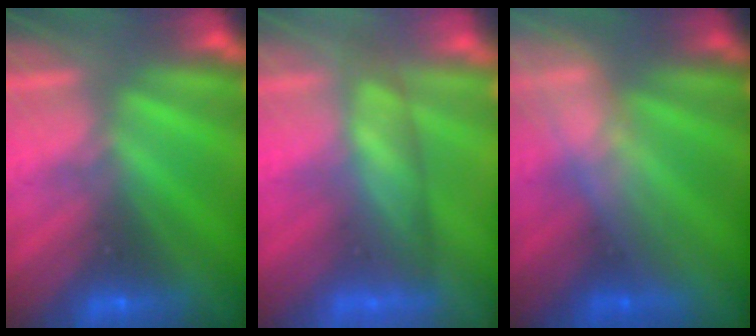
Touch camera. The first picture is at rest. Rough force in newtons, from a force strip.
{"total": 4.3}
{"total": 2.9}